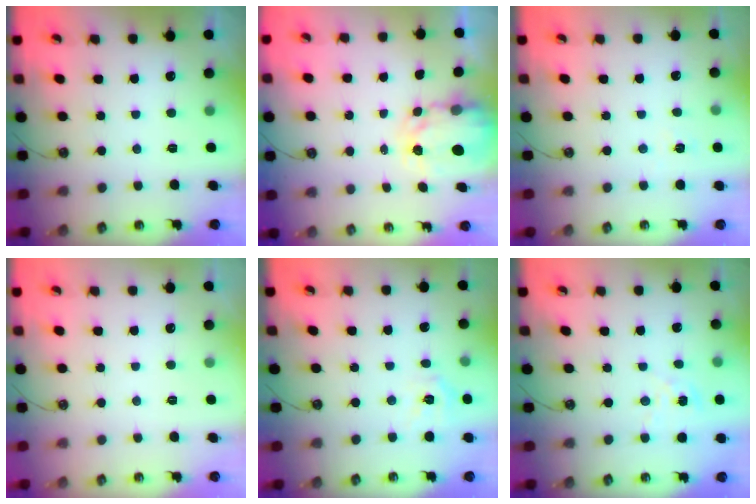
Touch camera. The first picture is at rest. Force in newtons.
{"total": 3.9, "press": 3.9, "slide": 0.2}
{"total": 2.6, "press": 2.6, "slide": 0.2}
{"total": 0.0}
{"total": 8.7, "press": 8.7, "slide": 1.1}
{"total": 2.5, "press": 2.5, "slide": 0.2}